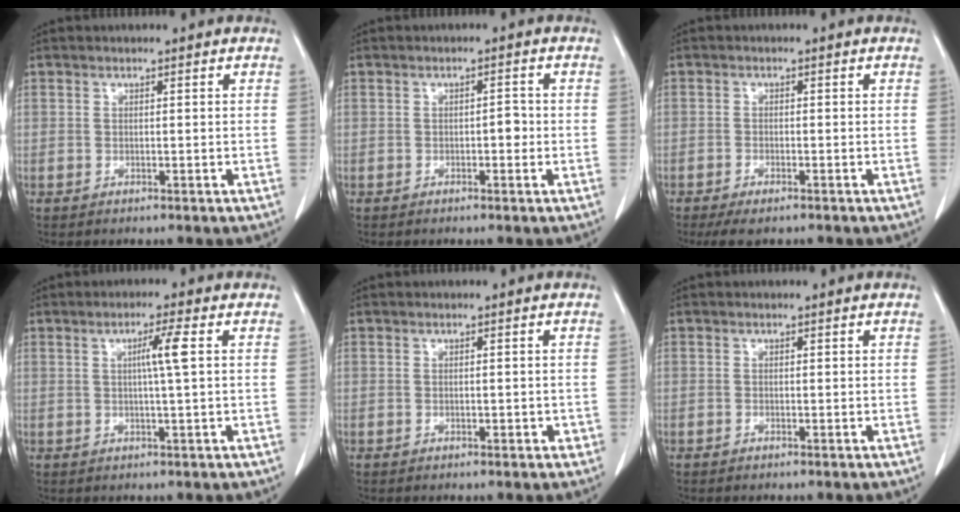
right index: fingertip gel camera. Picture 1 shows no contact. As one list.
[{"total": 1.7, "force": [-0.4, 0.7, 1.5], "torque": [-0.016, 0.005, -0.007]}, {"total": 4.0, "force": [-3.0, 1.3, 2.3], "torque": [-0.033, -0.007, -0.045]}, {"total": 3.8, "force": [0.7, -0.7, 3.7], "torque": [-0.064, 0.001, 0.012]}, {"total": 1.2, "force": [-0.3, 0.6, 1.0], "torque": [-0.014, 0.001, -0.002]}, {"total": 0.0}]